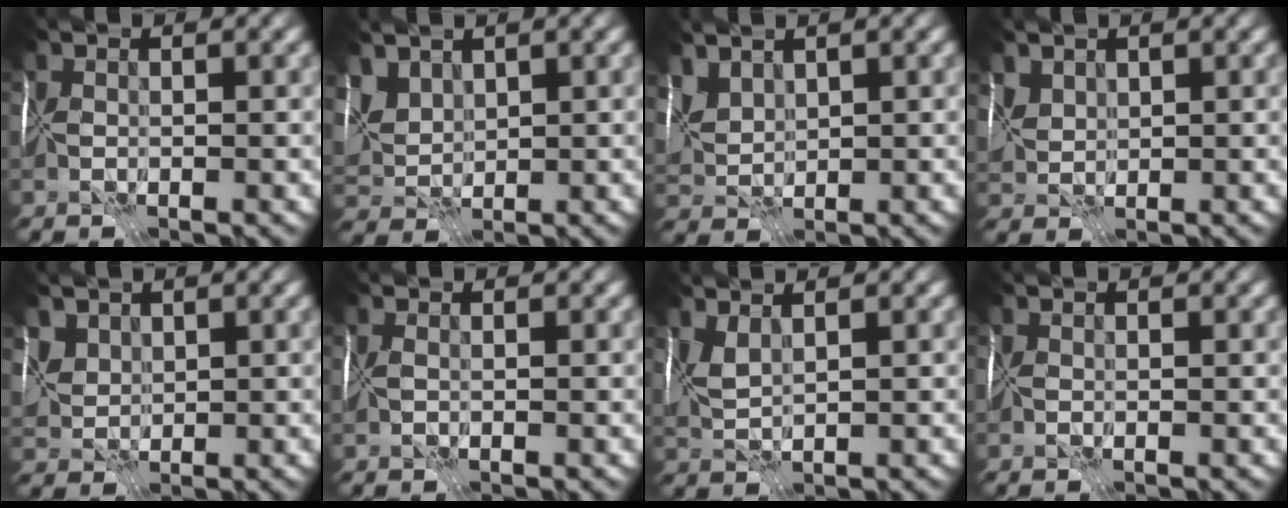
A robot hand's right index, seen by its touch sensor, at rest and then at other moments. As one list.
[{"total": 4.4, "force": [2.8, 2.6, 2.2], "torque": [-0.058, 0.006, 0.059]}, {"total": 3.7, "force": [2.5, 2.0, 1.9], "torque": [-0.053, 0.010, 0.053]}, {"total": 2.4, "force": [1.5, 1.6, 1.0], "torque": [-0.028, 0.005, 0.033]}, {"total": 3.0, "force": [1.7, 2.2, 1.1], "torque": [-0.031, 0.000, 0.046]}, {"total": 0.6, "force": [0.1, 0.3, 0.4], "torque": [-0.011, 0.001, 0.005]}, {"total": 2.1, "force": [1.2, 0.6, 1.6], "torque": [-0.044, 0.005, 0.028]}, {"total": 0.0}]